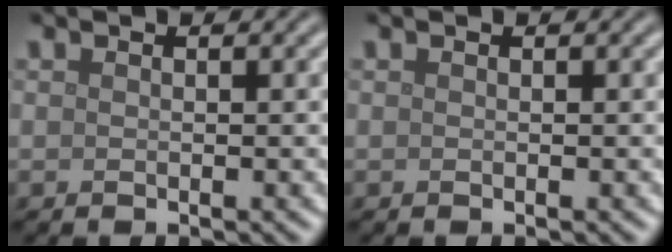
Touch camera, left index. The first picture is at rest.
{"total": 0.0}